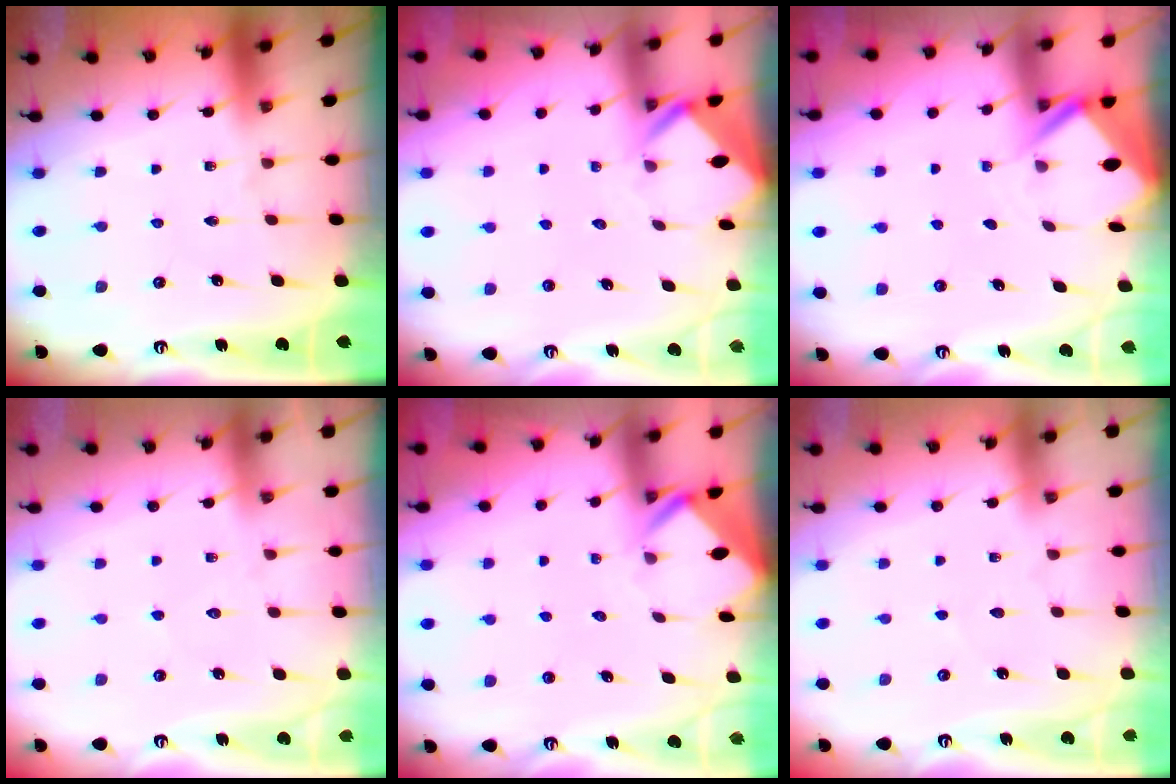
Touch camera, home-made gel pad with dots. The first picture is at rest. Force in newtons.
{"total": 2.8, "press": 2.8, "slide": 0.2}
{"total": 3.0, "press": 3.0, "slide": 0.3}
{"total": 4.6, "press": 4.6, "slide": 0.6}
{"total": 2.6, "press": 2.6, "slide": 0.1}
{"total": 2.2, "press": 2.2, "slide": 0.3}